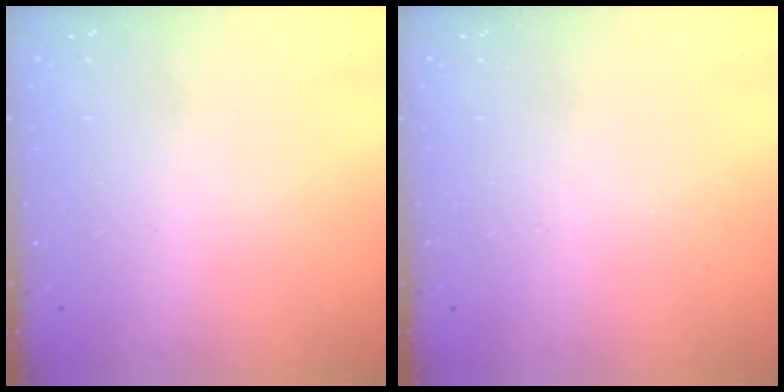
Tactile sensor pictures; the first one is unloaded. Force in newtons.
{"total": 0.0}